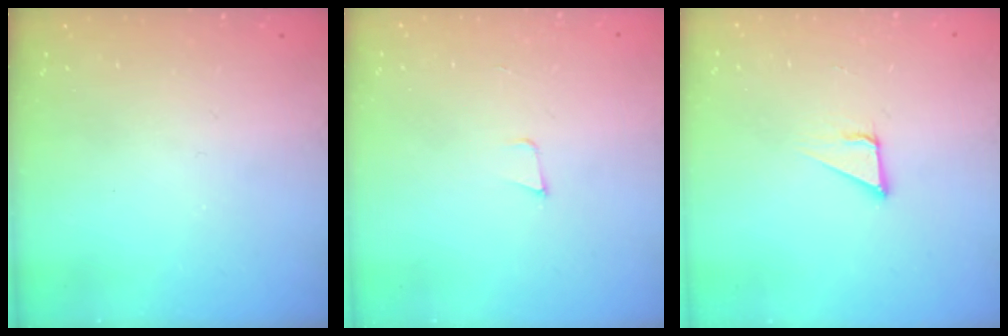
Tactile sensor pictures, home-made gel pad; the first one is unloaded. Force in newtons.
{"total": 3.4, "press": 2.1, "slide": 2.7}
{"total": 3.3, "press": 3.3, "slide": 0.1}